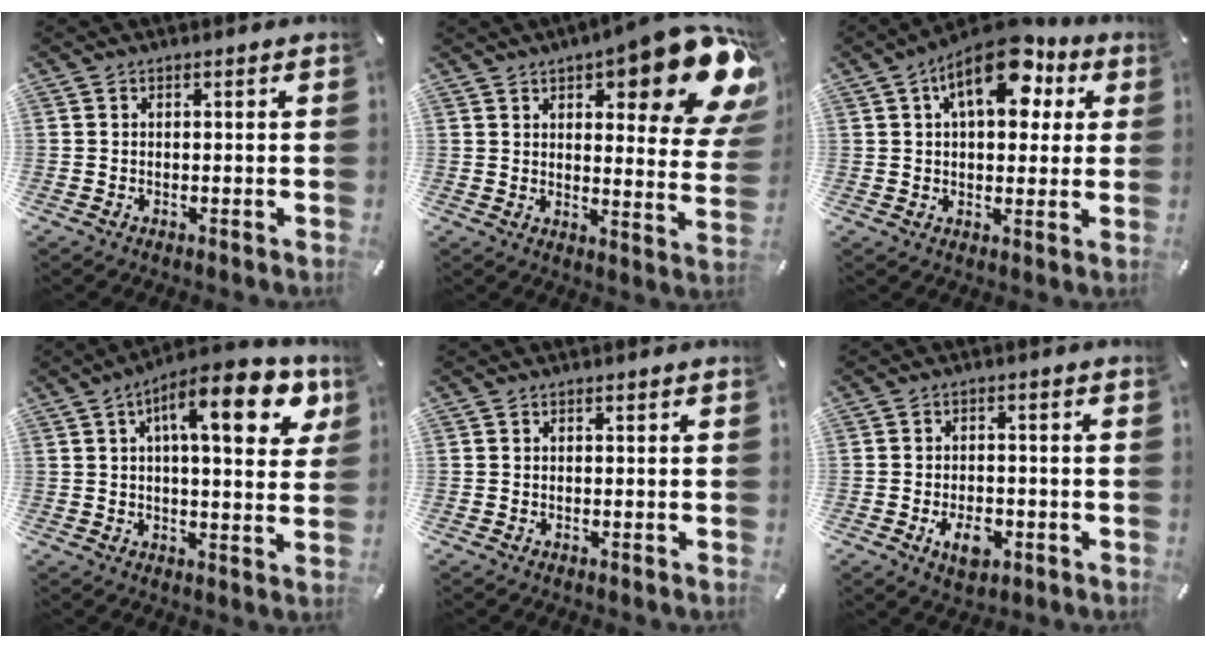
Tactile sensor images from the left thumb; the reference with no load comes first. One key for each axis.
{"total": 18.2, "fx": 10.4, "fy": 5.2, "fz": 13.9, "tx": -0.183, "ty": -0.073, "tz": 0.164}
{"total": 14.4, "fx": 6.2, "fy": 7.8, "fz": 10.4, "tx": -0.152, "ty": -0.012, "tz": 0.105}
{"total": 16.5, "fx": 6.7, "fy": 5.7, "fz": 14.0, "tx": -0.204, "ty": -0.016, "tz": 0.099}
{"total": 0.0}
{"total": 6.1, "fx": -2.4, "fy": 3.7, "fz": 4.2, "tx": -0.069, "ty": 0.002, "tz": -0.046}